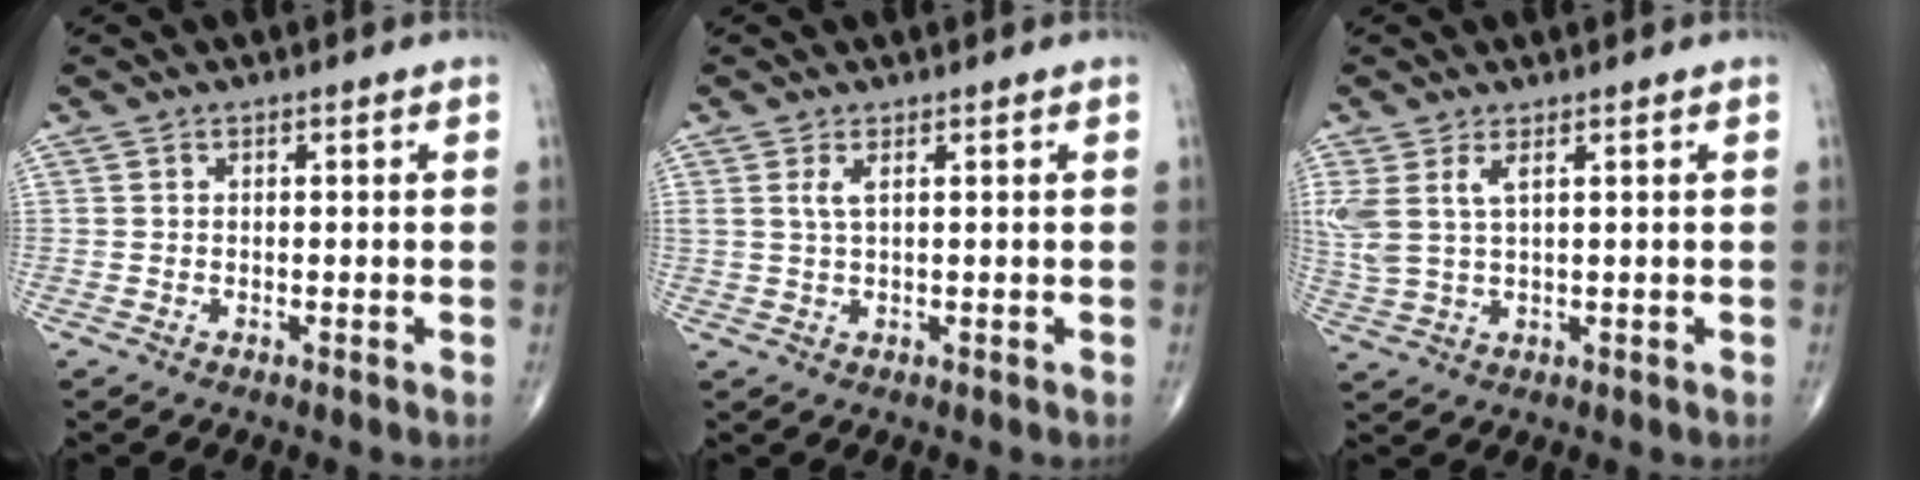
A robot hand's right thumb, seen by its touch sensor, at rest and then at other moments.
{"total": 1.9, "force": [0.8, 0.4, 1.7], "torque": [-0.042, 0.001, 0.022]}
{"total": 5.5, "force": [2.2, 2.0, 4.6], "torque": [-0.124, -0.002, 0.055]}